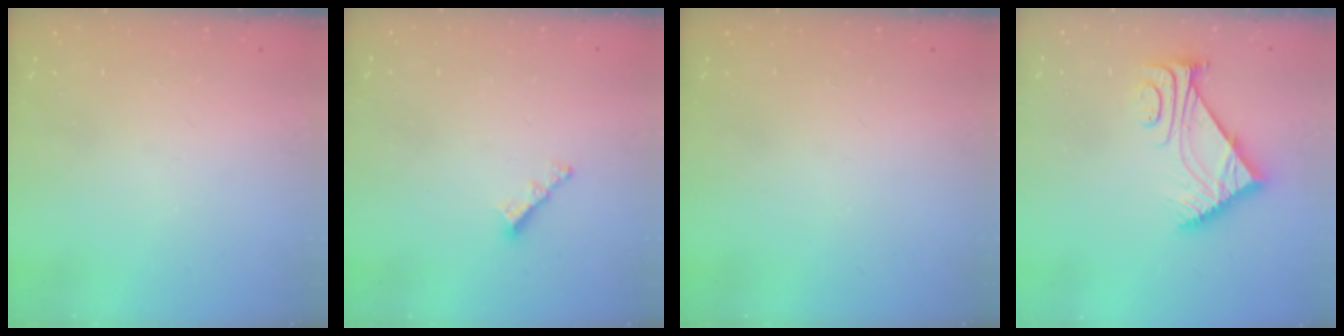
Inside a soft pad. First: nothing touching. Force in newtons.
{"total": 3.4, "press": 3.4, "slide": 0.1}
{"total": 0.0}
{"total": 8.1, "press": 8.0, "slide": 1.0}